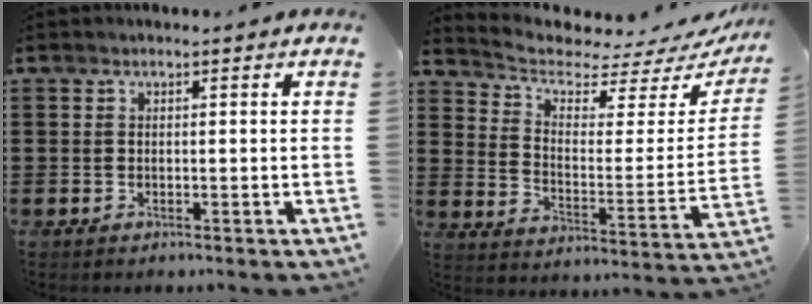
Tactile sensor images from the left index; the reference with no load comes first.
{"total": 4.8, "force": [4.1, 1.7, 1.8], "torque": [-0.062, -0.037, 0.067]}